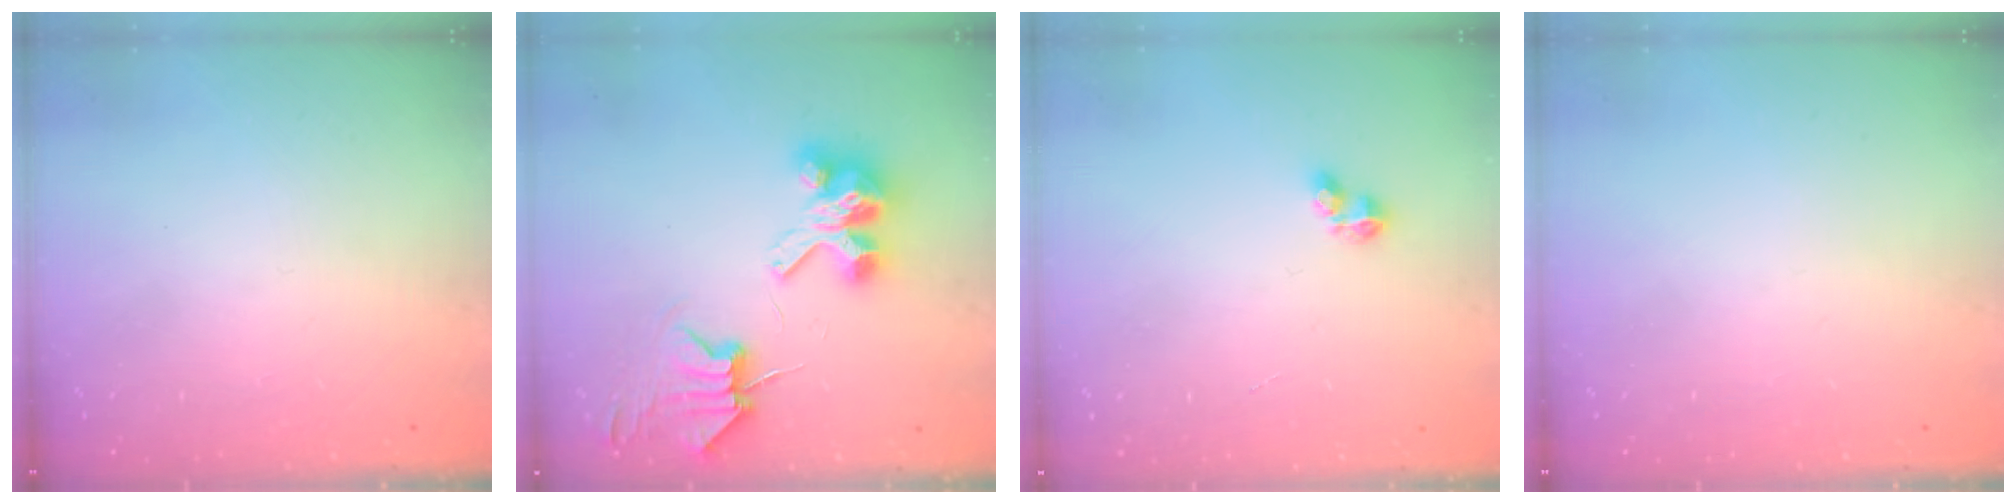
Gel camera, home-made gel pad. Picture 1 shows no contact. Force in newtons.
{"total": 6.3, "press": 6.3, "slide": 0.8}
{"total": 3.3, "press": 3.3, "slide": 0.4}
{"total": 0.0}